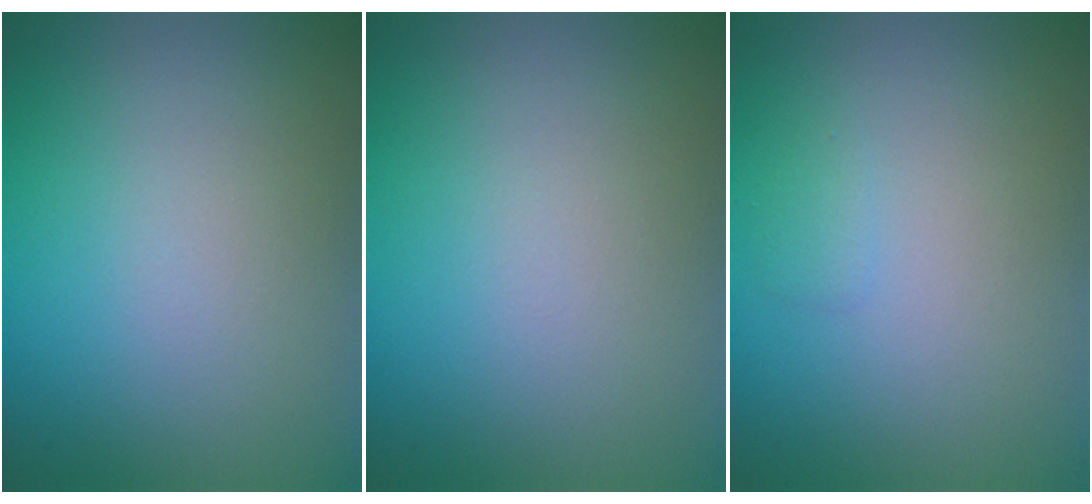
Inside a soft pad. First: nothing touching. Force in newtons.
{"total": 0.0}
{"total": 0.6, "press": 0.6, "slide": 0.0}